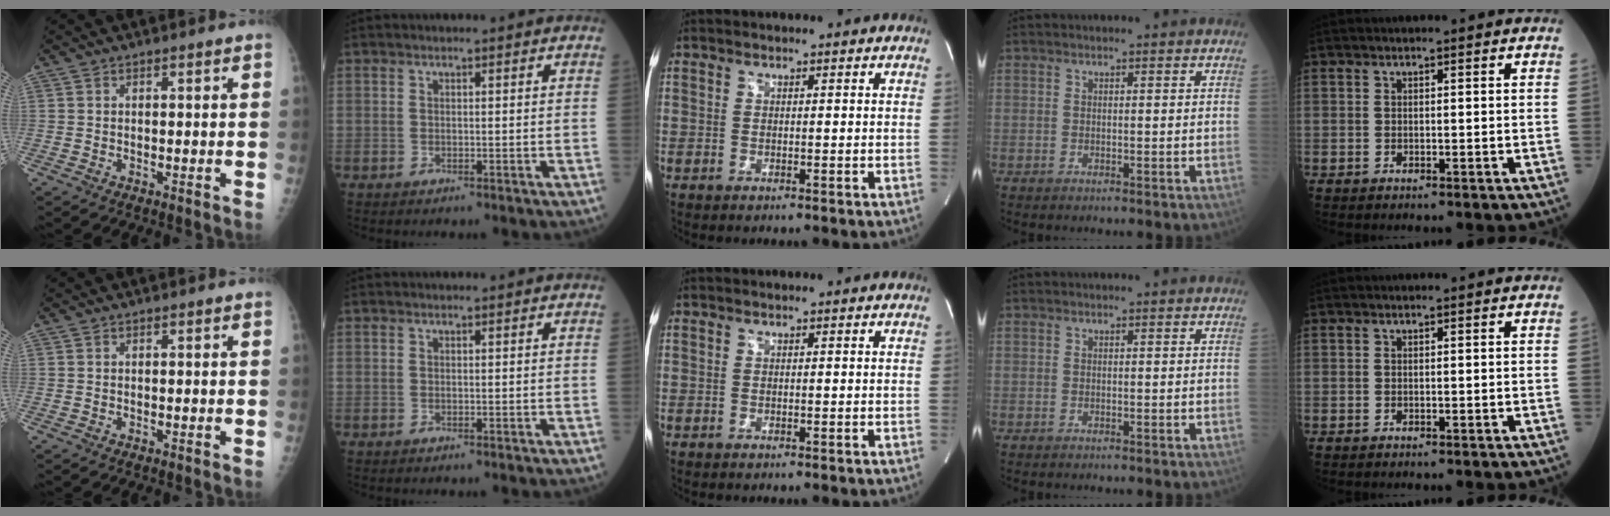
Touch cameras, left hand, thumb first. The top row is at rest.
{}